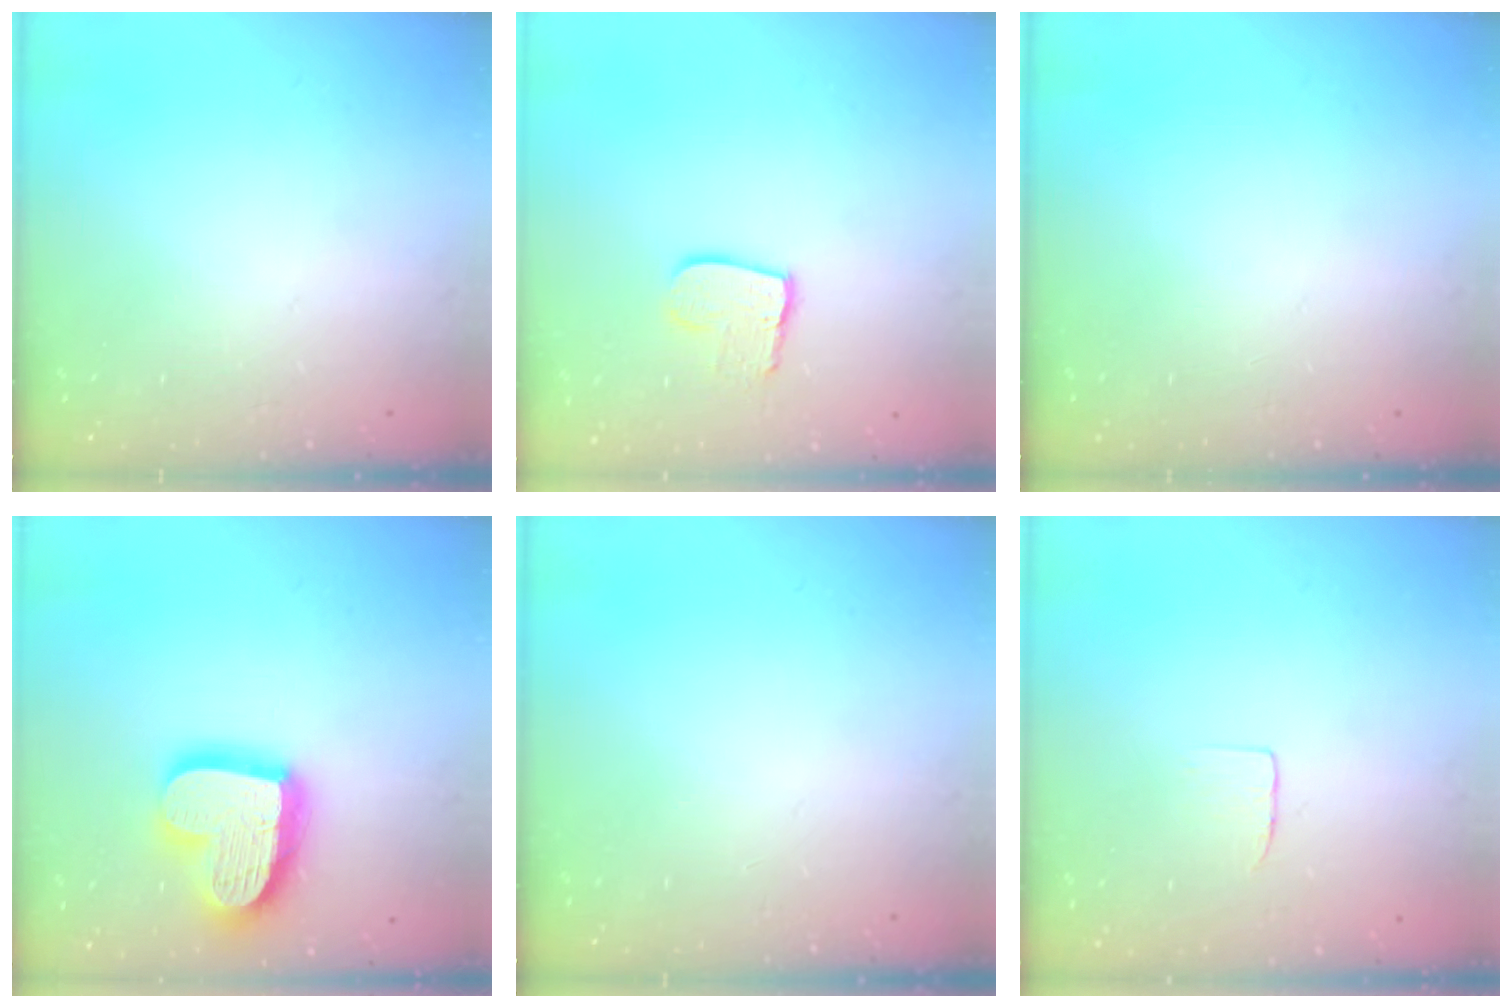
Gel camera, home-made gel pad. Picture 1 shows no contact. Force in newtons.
{"total": 9.9, "press": 9.9, "slide": 0.8}
{"total": 0.0}
{"total": 20.5, "press": 20.4, "slide": 1.5}
{"total": 0.0}
{"total": 3.4, "press": 3.4, "slide": 0.3}